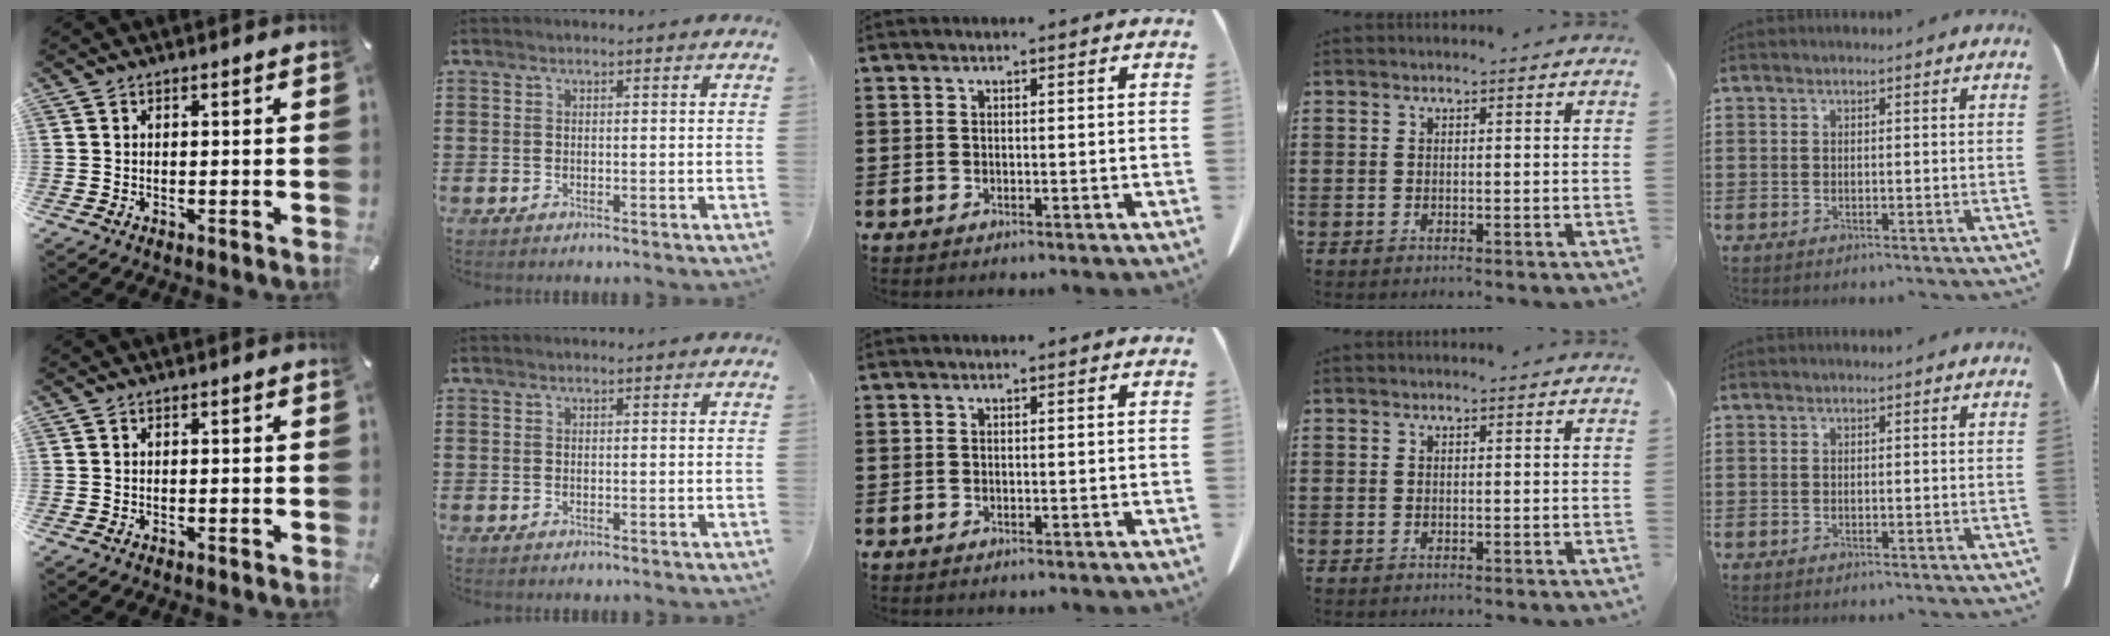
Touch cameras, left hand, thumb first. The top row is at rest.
{}